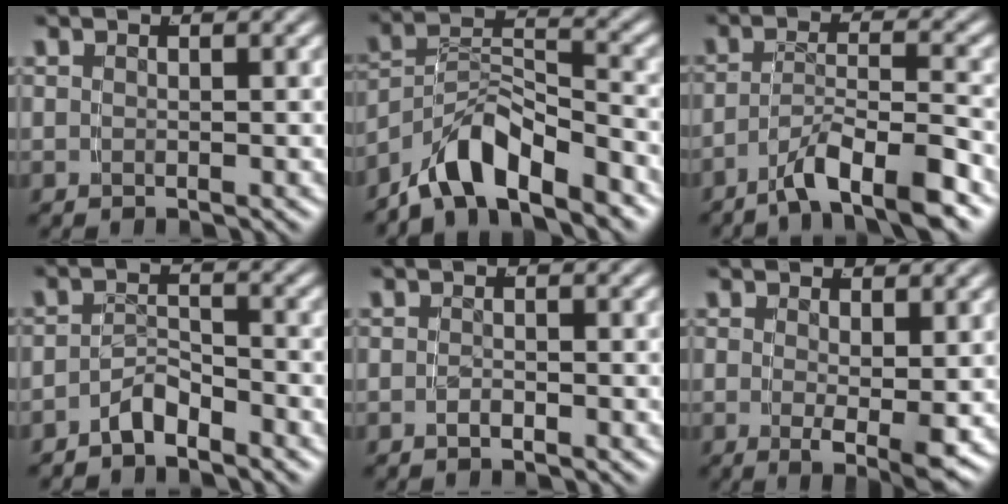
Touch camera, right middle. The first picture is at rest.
{"total": 7.0, "force": [-5.1, 2.7, 4.0], "torque": [-0.062, -0.006, -0.082]}
{"total": 5.4, "force": [-3.7, 1.2, 3.8], "torque": [-0.057, -0.004, -0.058]}
{"total": 2.9, "force": [-2.8, 0.5, 0.8], "torque": [-0.008, -0.005, -0.046]}
{"total": 0.9, "force": [-0.8, -0.3, 0.2], "torque": [-0.005, -0.004, -0.013]}
{"total": 3.0, "force": [-0.4, 0.1, 2.9], "torque": [-0.044, -0.024, 0.002]}